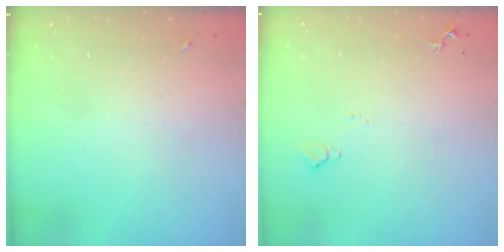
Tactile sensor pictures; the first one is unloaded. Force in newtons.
{"total": 5.1, "press": 5.1, "slide": 0.7}